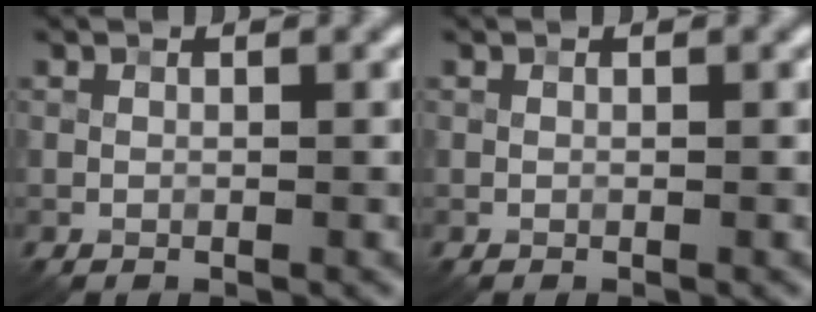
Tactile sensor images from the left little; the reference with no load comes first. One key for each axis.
{"total": 0.0}